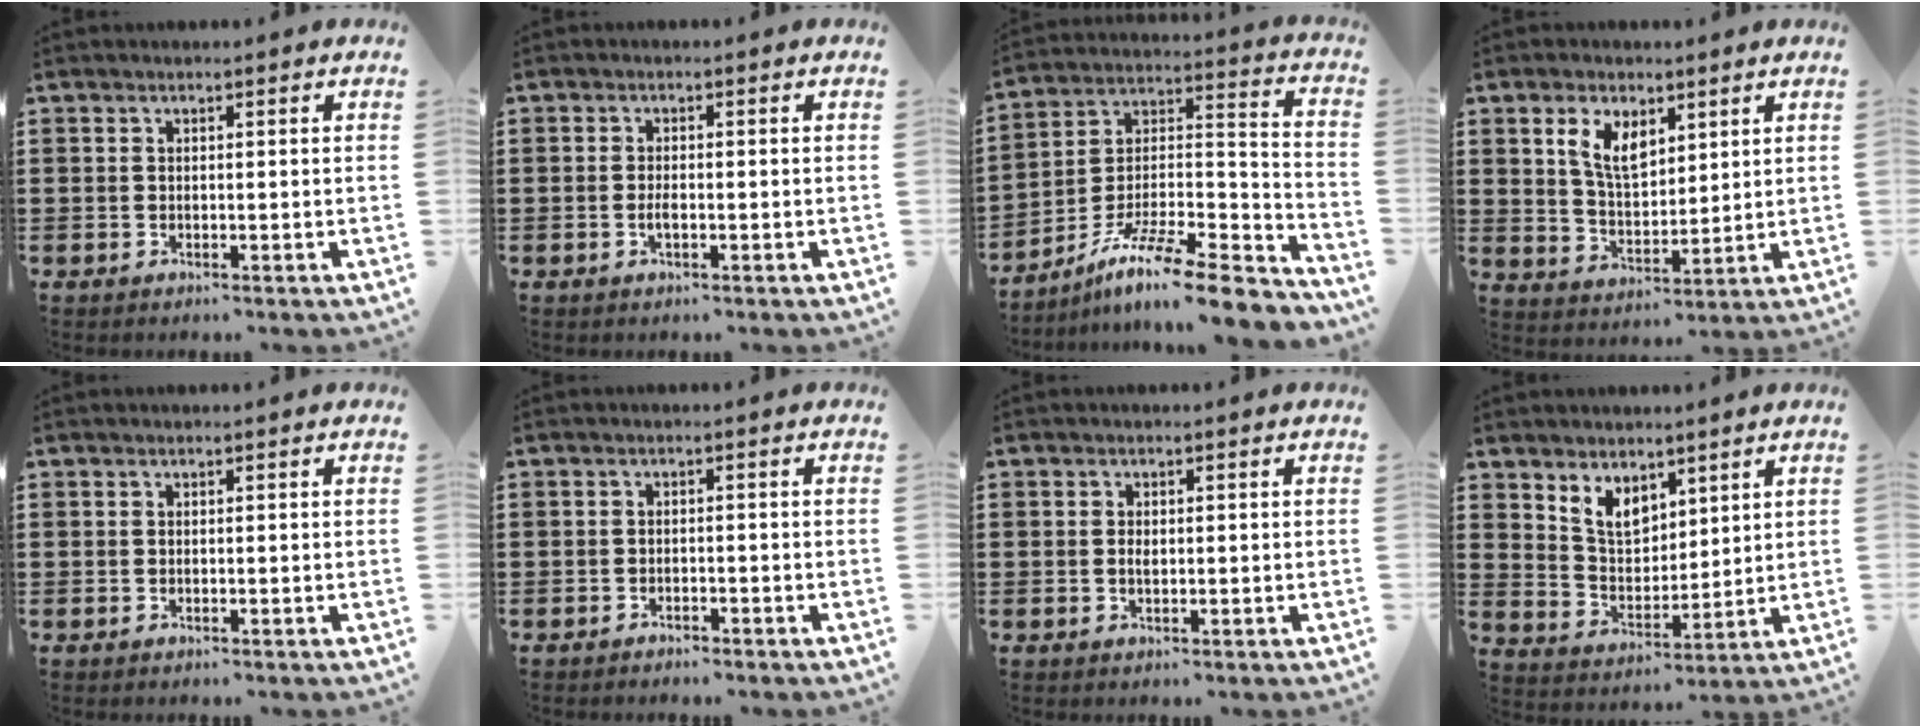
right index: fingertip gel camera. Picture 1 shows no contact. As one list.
[{"total": 1.7, "force": [-0.5, 0.6, 1.5], "torque": [-0.028, 0.000, -0.009]}, {"total": 12.5, "force": [-9.6, 1.9, 7.9], "torque": [-0.124, 0.021, -0.176]}, {"total": 6.5, "force": [3.1, 3.3, 4.6], "torque": [-0.102, 0.010, 0.057]}, {"total": 0.0}, {"total": 1.2, "force": [-1.1, 0.2, 0.0], "torque": [-0.005, 0.002, -0.025]}, {"total": 1.2, "force": [0.0, 0.6, 1.1], "torque": [-0.021, 0.003, -0.002]}, {"total": 6.1, "force": [4.2, 3.6, 2.6], "torque": [-0.069, -0.005, 0.078]}]